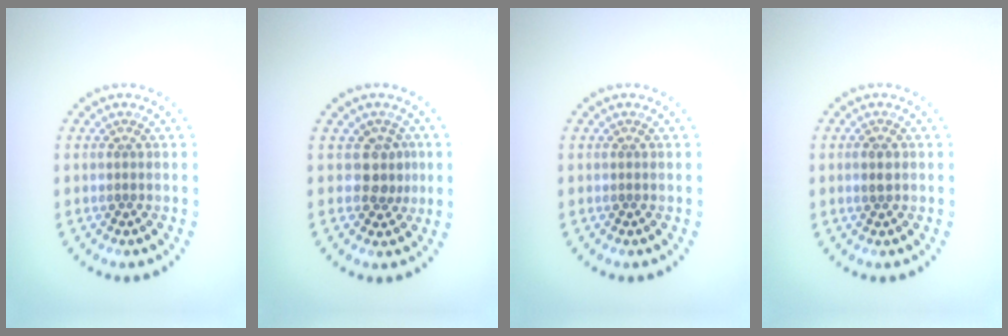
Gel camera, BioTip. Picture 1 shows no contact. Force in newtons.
{"total": 2.3, "press": 1.9, "slide": 1.2}
{"total": 0.0}
{"total": 1.2, "press": 1.2, "slide": 0.1}